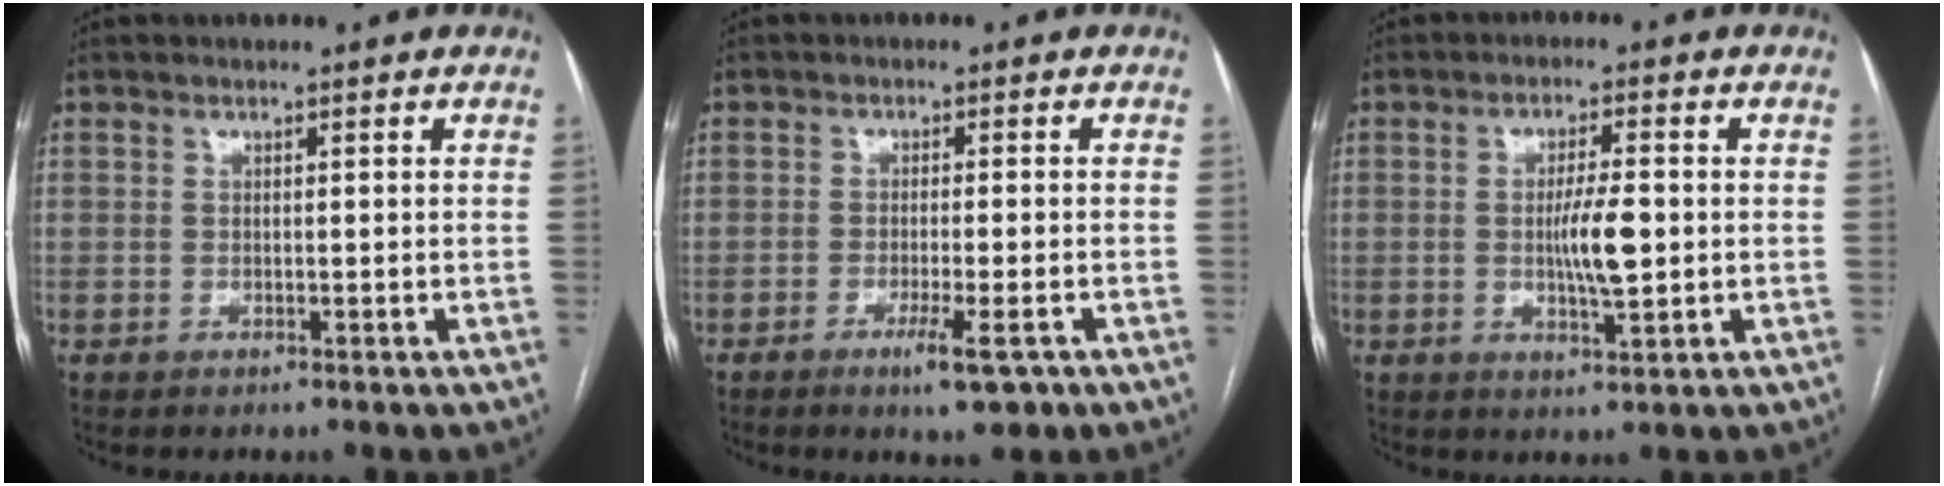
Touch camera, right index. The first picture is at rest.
{"total": 4.8, "force": [-2.6, 0.4, 4.0], "torque": [-0.065, -0.010, -0.039]}
{"total": 6.0, "force": [-0.3, 0.7, 5.9], "torque": [-0.108, -0.005, -0.006]}